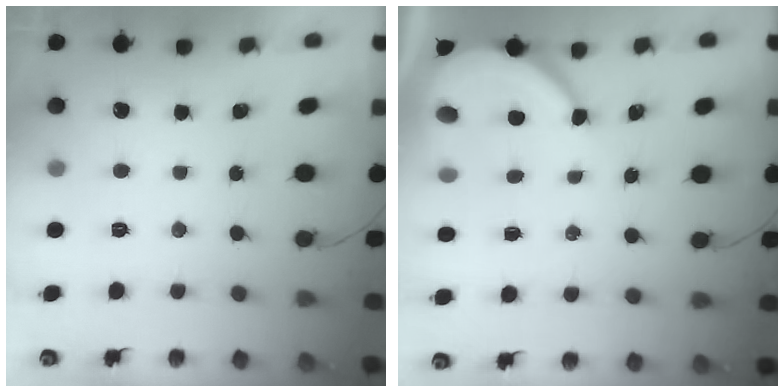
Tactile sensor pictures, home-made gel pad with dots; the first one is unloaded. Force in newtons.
{"total": 7.7, "press": 7.7, "slide": 0.8}